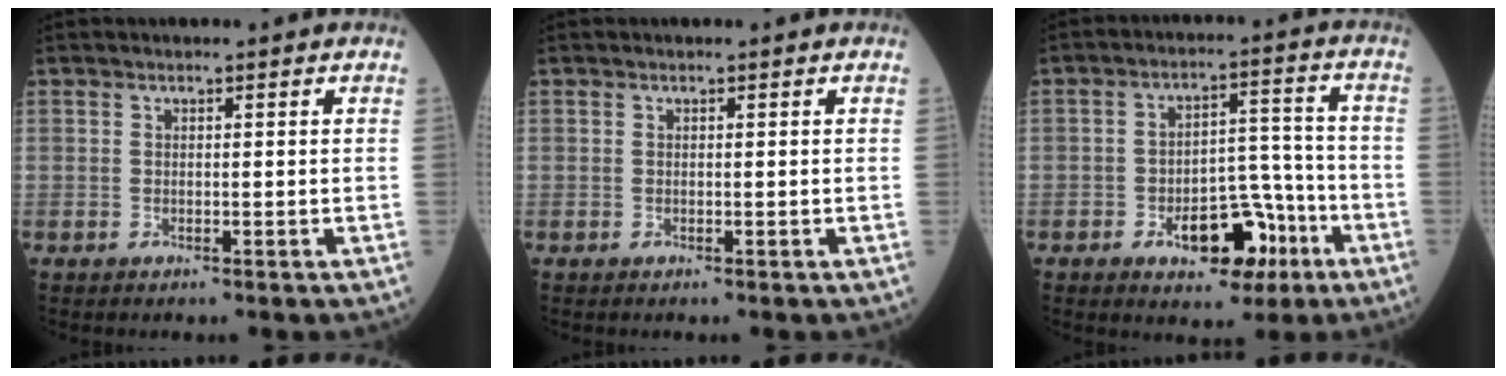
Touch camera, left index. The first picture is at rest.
{"total": 0.0}
{"total": 9.9, "force": [-5.0, 5.2, 6.8], "torque": [-0.100, 0.025, -0.069]}